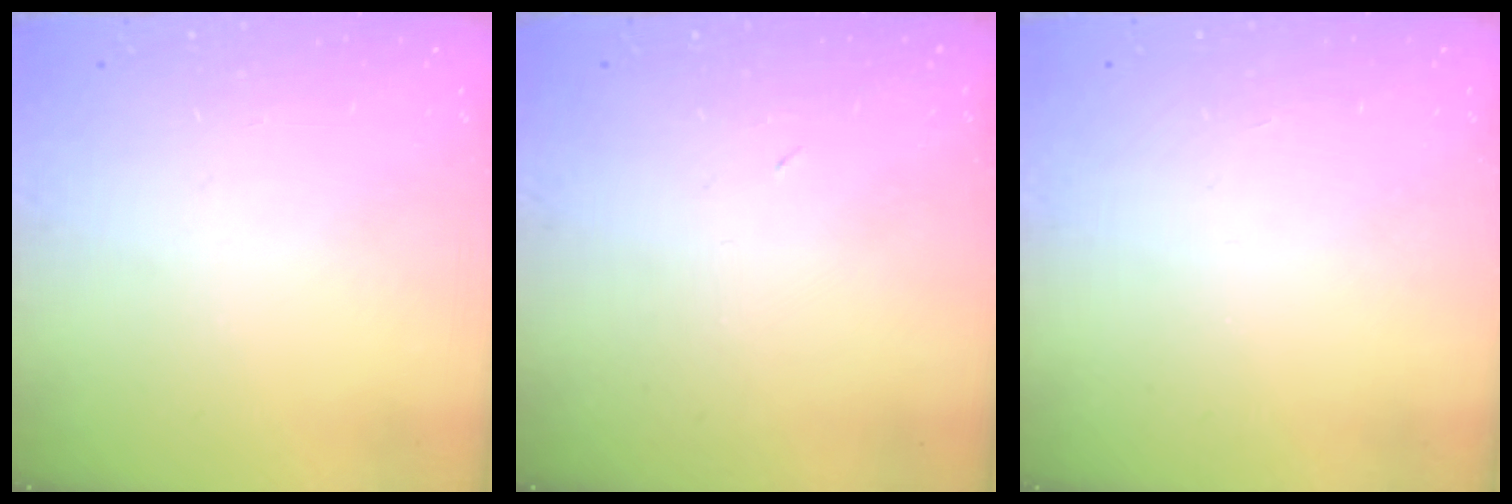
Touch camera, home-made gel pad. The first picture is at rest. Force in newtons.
{"total": 2.9, "press": 2.9, "slide": 0.7}
{"total": 1.5, "press": 1.5, "slide": 0.1}